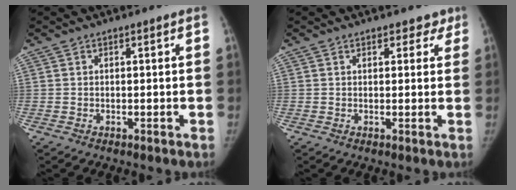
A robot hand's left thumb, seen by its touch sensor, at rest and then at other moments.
{"total": 3.2, "force": [2.3, 2.0, 0.8], "torque": [0.026, -0.007, 0.023]}